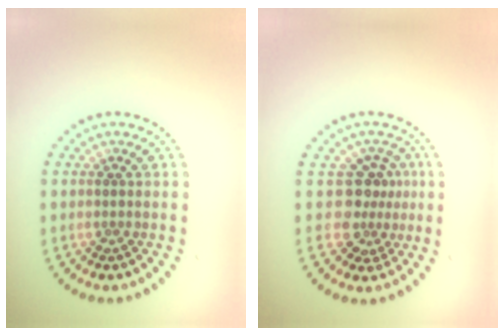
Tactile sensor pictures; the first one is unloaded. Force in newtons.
{"total": 3.2, "press": 2.4, "slide": 2.0}